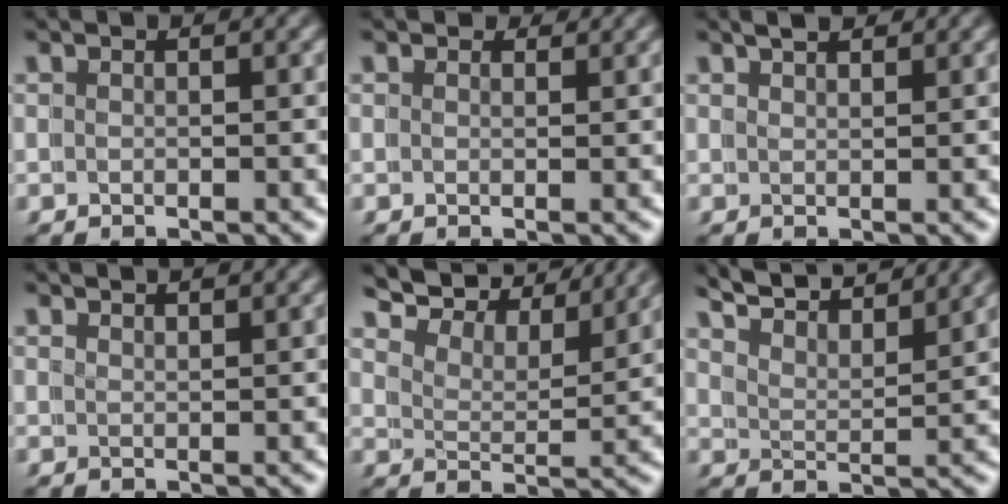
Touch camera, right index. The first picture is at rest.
{"total": 1.2, "force": [1.2, -0.1, 0.1], "torque": [-0.001, -0.002, 0.018]}
{"total": 1.8, "force": [1.7, -0.6, 0.2], "torque": [0.003, 0.003, 0.030]}
{"total": 2.3, "force": [2.1, -0.8, 0.2], "torque": [0.001, 0.002, 0.035]}
{"total": 8.5, "force": [7.9, 1.7, 2.6], "torque": [-0.052, 0.024, 0.118]}
{"total": 7.6, "force": [7.2, 0.5, 2.3], "torque": [-0.046, 0.019, 0.110]}